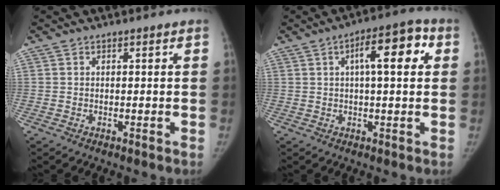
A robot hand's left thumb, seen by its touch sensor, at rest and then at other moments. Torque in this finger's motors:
{"motor_torque": [1.02, 1.05, 0.84, -0.25, 0.24]}